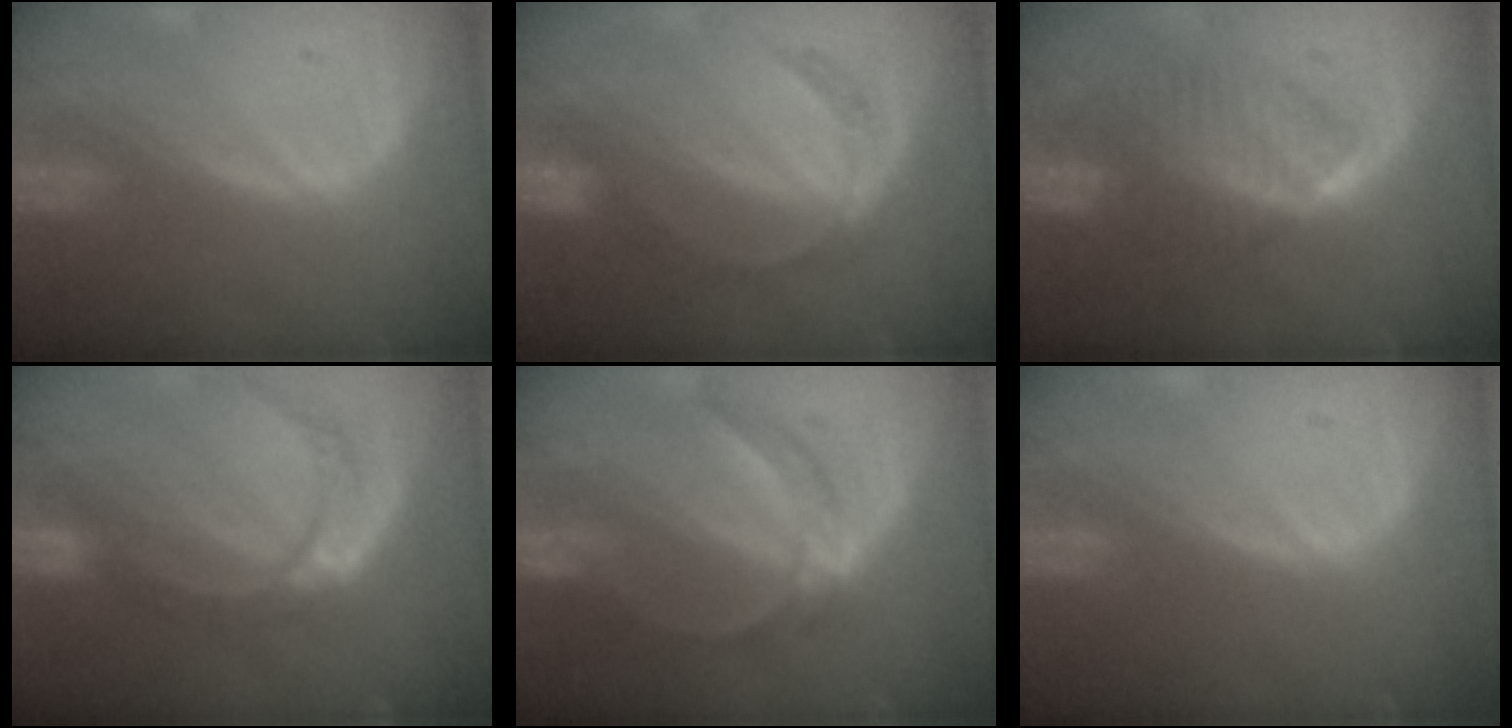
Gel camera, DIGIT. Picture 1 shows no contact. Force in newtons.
{"total": 5.2, "press": 4.9, "slide": 1.7}
{"total": 6.5, "press": 6.5, "slide": 0.1}
{"total": 8.8, "press": 7.4, "slide": 4.8}
{"total": 6.0, "press": 5.8, "slide": 1.4}
{"total": 0.7, "press": 0.1, "slide": 0.7}